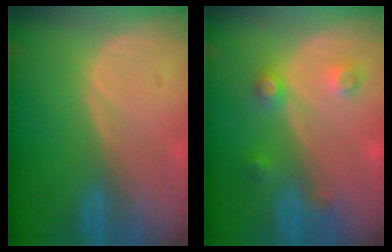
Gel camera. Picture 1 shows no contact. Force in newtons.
{"total": 4.0, "press": 3.5, "slide": 1.9}